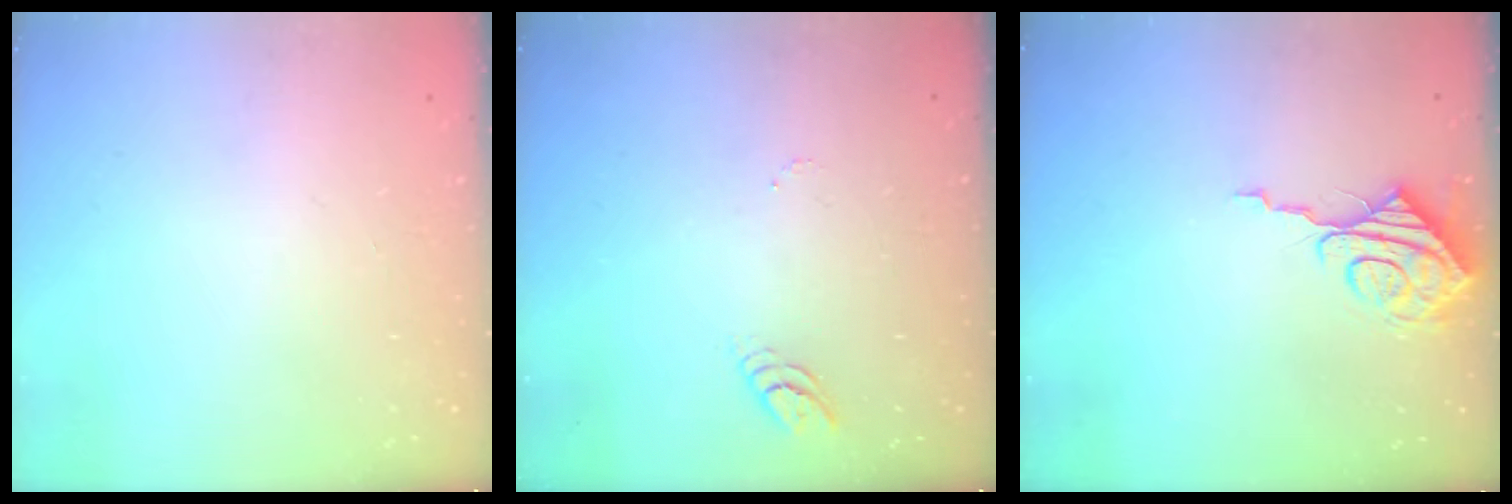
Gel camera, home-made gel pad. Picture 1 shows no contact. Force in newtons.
{"total": 3.1, "press": 3.1, "slide": 0.4}
{"total": 9.7, "press": 9.6, "slide": 0.8}